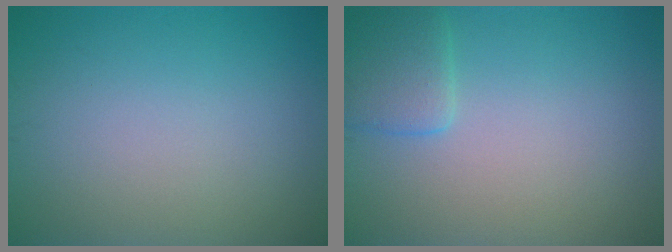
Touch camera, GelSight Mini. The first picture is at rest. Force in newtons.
{"total": 2.4, "press": 2.4, "slide": 0.2}